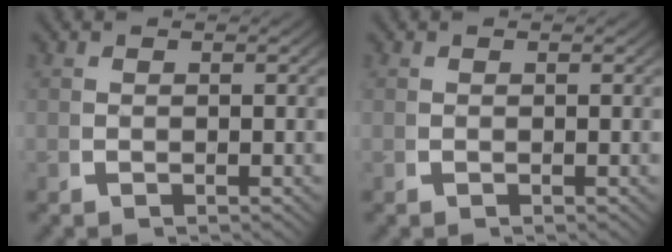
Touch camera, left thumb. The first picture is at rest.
{"total": 0.0}